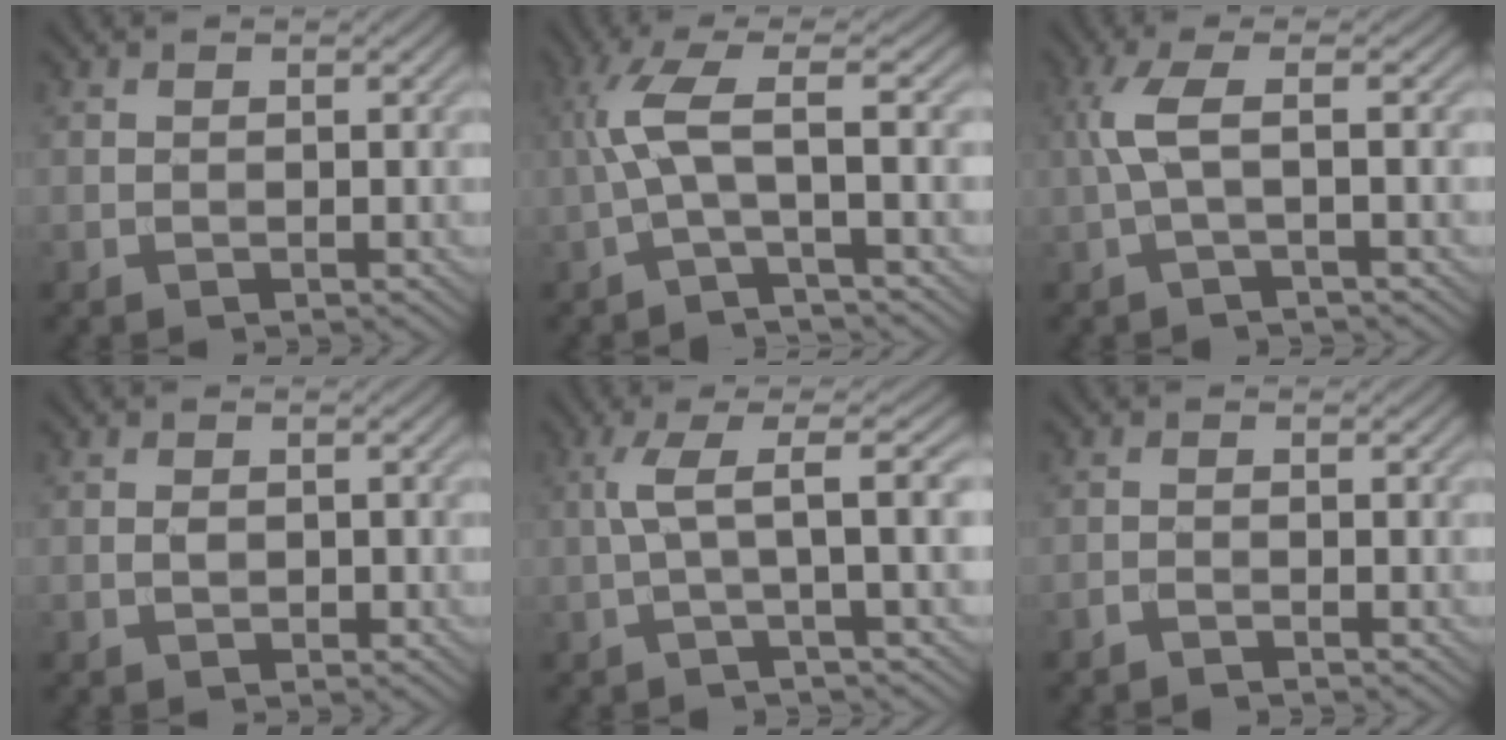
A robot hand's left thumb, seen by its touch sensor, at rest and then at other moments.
{"total": 5.8, "force": [-0.5, 0.7, 5.8], "torque": [-0.128, 0.020, -0.022]}
{"total": 4.5, "force": [0.0, 0.9, 4.4], "torque": [-0.096, 0.010, -0.008]}
{"total": 1.4, "force": [-0.3, 0.9, 1.0], "torque": [-0.015, 0.000, -0.006]}
{"total": 5.7, "force": [0.6, 0.6, 5.6], "torque": [-0.106, 0.022, 0.002]}
{"total": 0.9, "force": [-0.8, 0.1, 0.4], "torque": [-0.007, 0.001, -0.019]}